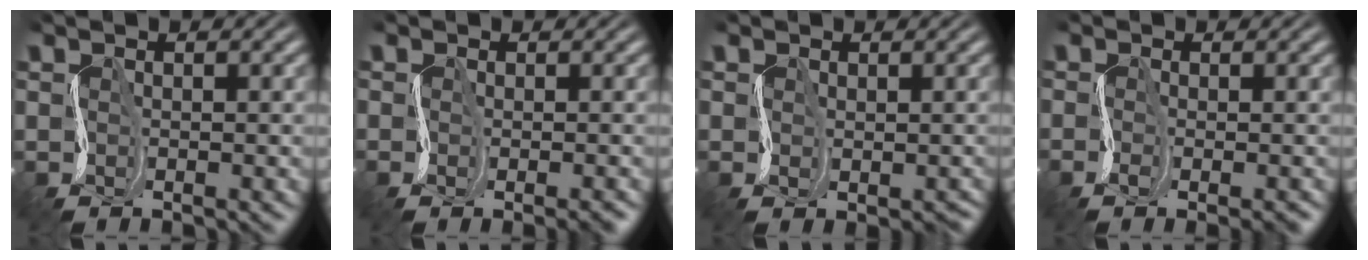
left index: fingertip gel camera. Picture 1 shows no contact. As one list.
[{"total": 2.1, "force": [-1.4, 1.0, 1.3], "torque": [-0.014, -0.006, -0.016]}, {"total": 1.1, "force": [-0.5, 1.0, 0.2], "torque": [-0.009, -0.001, -0.009]}, {"total": 2.3, "force": [-1.4, 1.0, 1.6], "torque": [-0.018, -0.005, -0.020]}]